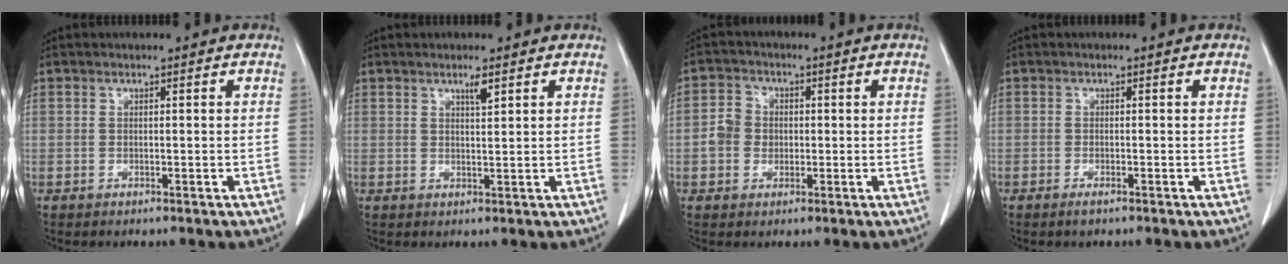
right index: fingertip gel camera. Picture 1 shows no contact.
{"total": 1.8, "force": [1.2, 0.1, 1.3], "torque": [-0.026, -0.003, 0.021]}
{"total": 4.3, "force": [-0.4, 3.9, 1.9], "torque": [-0.046, 0.018, -0.010]}
{"total": 1.1, "force": [-0.8, 0.1, 0.7], "torque": [-0.014, -0.002, -0.013]}